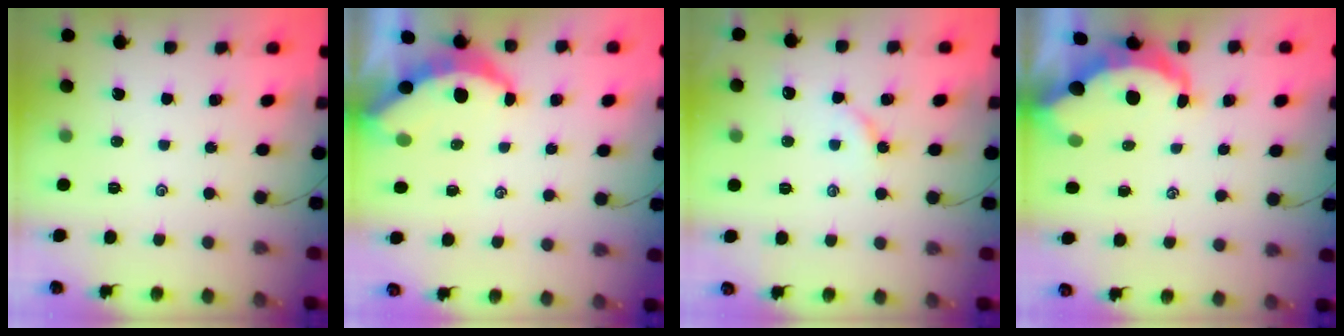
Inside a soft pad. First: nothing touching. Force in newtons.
{"total": 5.5, "press": 5.5, "slide": 0.0}
{"total": 3.2, "press": 3.2, "slide": 0.5}
{"total": 7.3, "press": 7.2, "slide": 0.9}